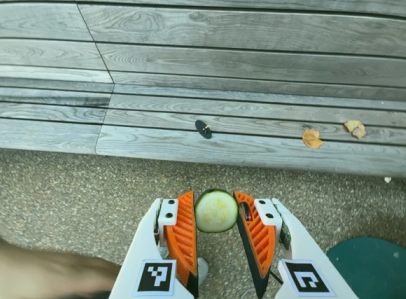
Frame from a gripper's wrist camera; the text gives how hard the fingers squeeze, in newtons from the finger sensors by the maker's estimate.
{"total": 7.4, "left": 7.3, "right": 7.5}